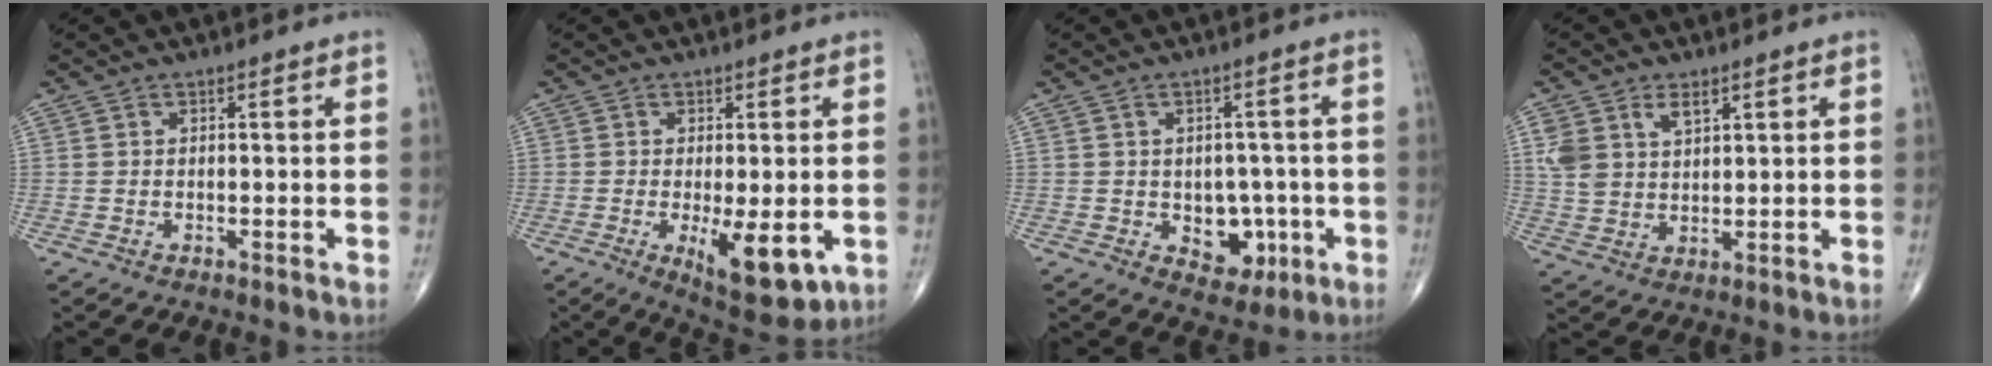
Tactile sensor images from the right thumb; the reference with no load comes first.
{"total": 10.1, "force": [-2.5, 3.6, 9.1], "torque": [-0.128, -0.023, -0.030]}
{"total": 7.4, "force": [-1.6, 5.5, 4.6], "torque": [-0.018, 0.012, -0.010]}
{"total": 7.1, "force": [3.4, 4.3, 4.6], "torque": [-0.080, -0.008, 0.073]}